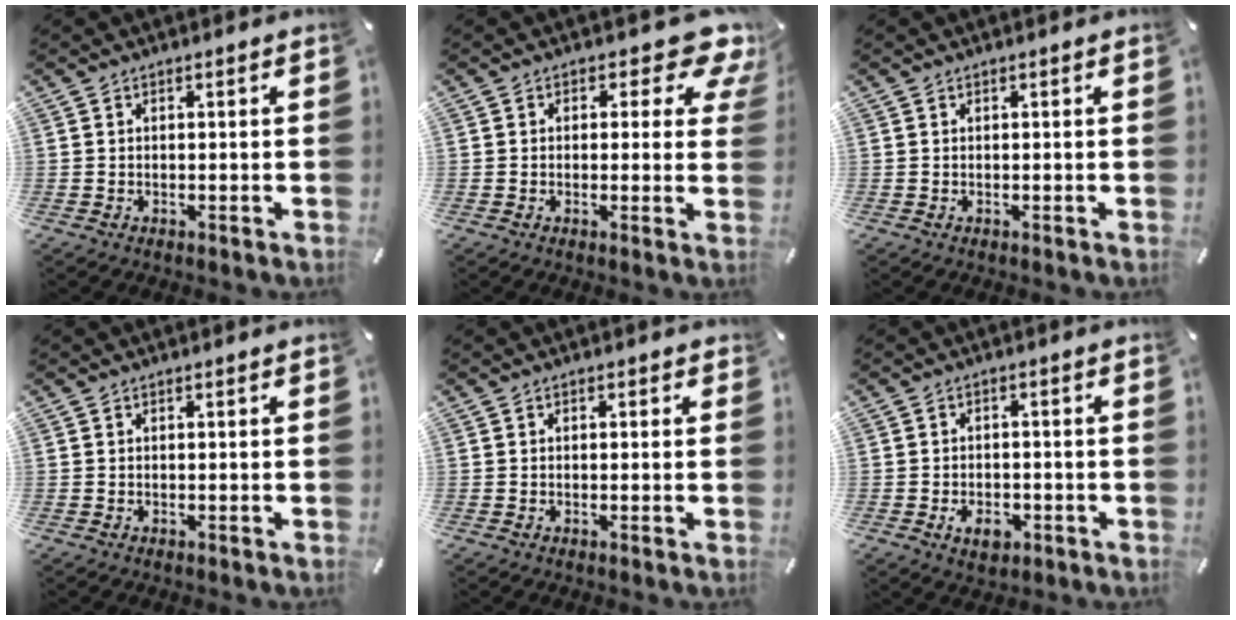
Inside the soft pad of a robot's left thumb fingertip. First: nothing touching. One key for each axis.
{"total": 8.5, "fx": 4.2, "fy": 4.2, "fz": 6.1, "tx": -0.060, "ty": -0.027, "tz": 0.064}
{"total": 0.0}
{"total": 0.0}
{"total": 0.7, "fx": -0.1, "fy": 0.6, "fz": 0.4, "tx": -0.007, "ty": 0.004, "tz": -0.003}
{"total": 4.9, "fx": -2.0, "fy": 3.3, "fz": 2.9, "tx": -0.052, "ty": 0.003, "tz": -0.039}